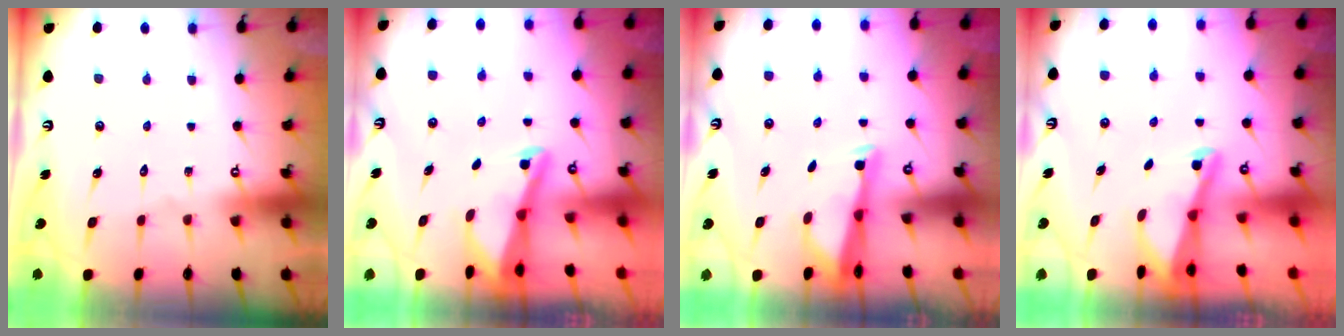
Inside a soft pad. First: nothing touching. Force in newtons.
{"total": 2.5, "press": 2.5, "slide": 0.6}
{"total": 2.8, "press": 2.8, "slide": 0.6}
{"total": 2.1, "press": 2.1, "slide": 0.3}